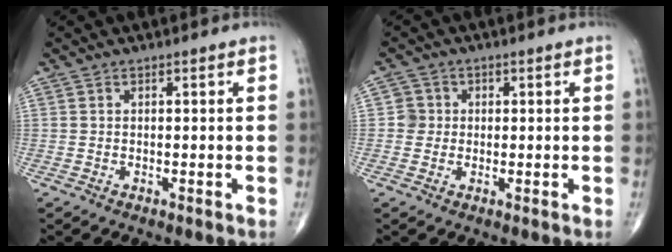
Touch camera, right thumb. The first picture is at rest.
{"total": 2.7, "force": [0.0, 2.7, 0.1], "torque": [0.022, 0.008, -0.005]}